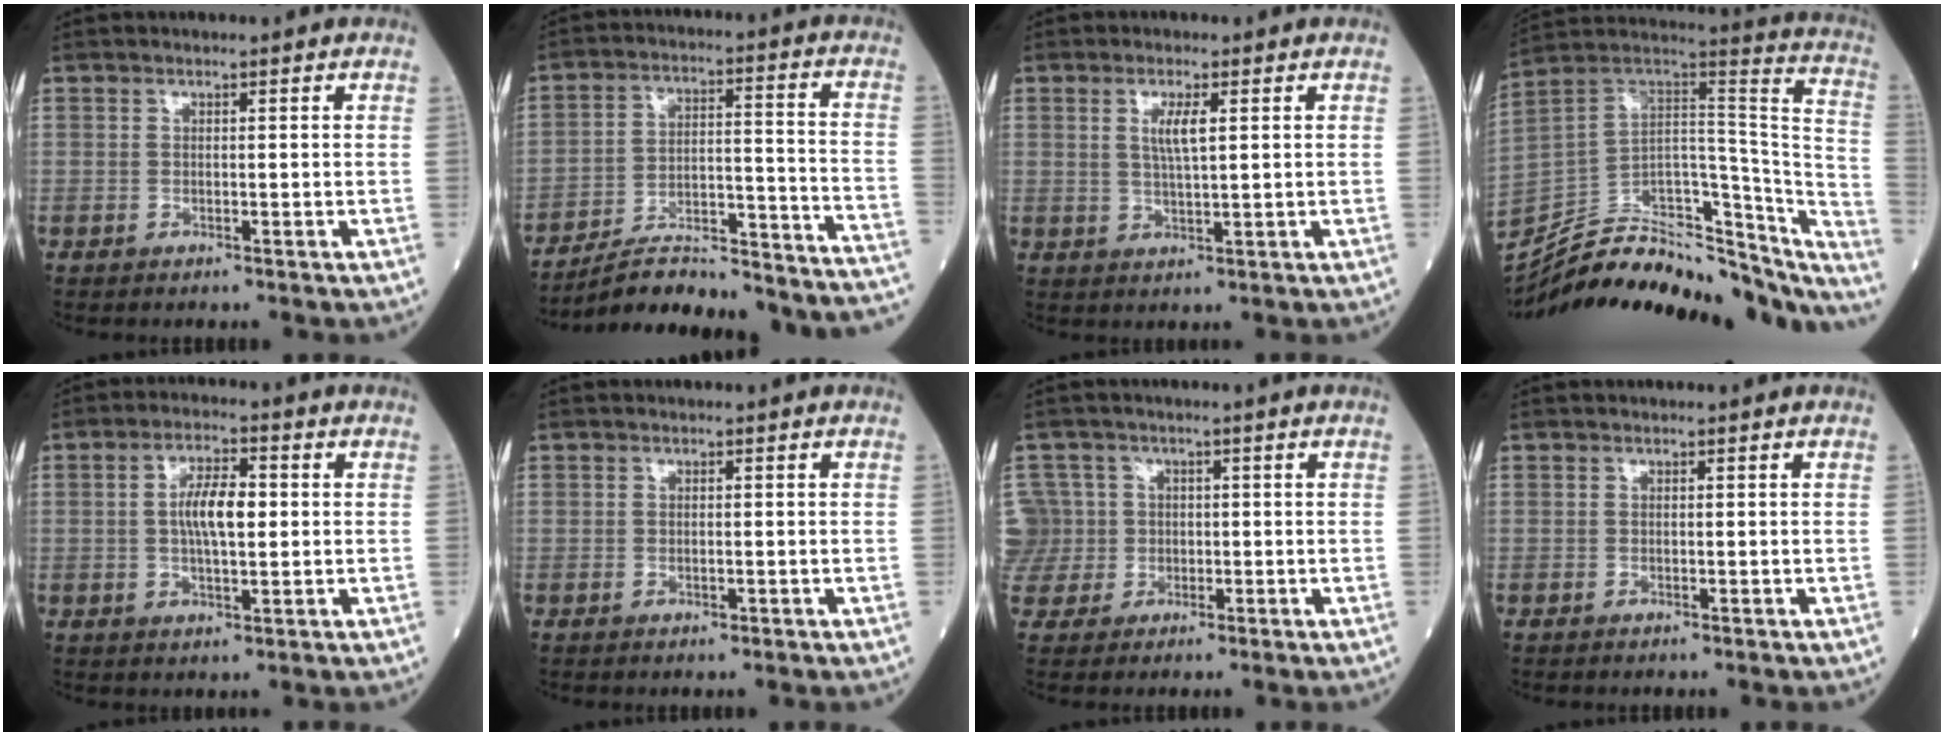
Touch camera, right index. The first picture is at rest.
{"total": 26.7, "force": [-25.0, 2.6, 9.1], "torque": [-0.072, 0.011, -0.346]}
{"total": 3.6, "force": [1.1, 0.5, 3.3], "torque": [-0.067, -0.001, 0.021]}
{"total": 35.9, "force": [-29.4, 11.8, 16.8], "torque": [-0.229, 0.000, -0.412]}
{"total": 6.6, "force": [0.5, 2.0, 6.2], "torque": [-0.119, 0.009, 0.007]}
{"total": 0.6, "force": [-0.2, 0.1, 0.6], "torque": [-0.013, -0.002, -0.001]}
{"total": 8.1, "force": [0.0, 8.1, 0.3], "torque": [-0.026, 0.042, 0.011]}
{"total": 0.0}